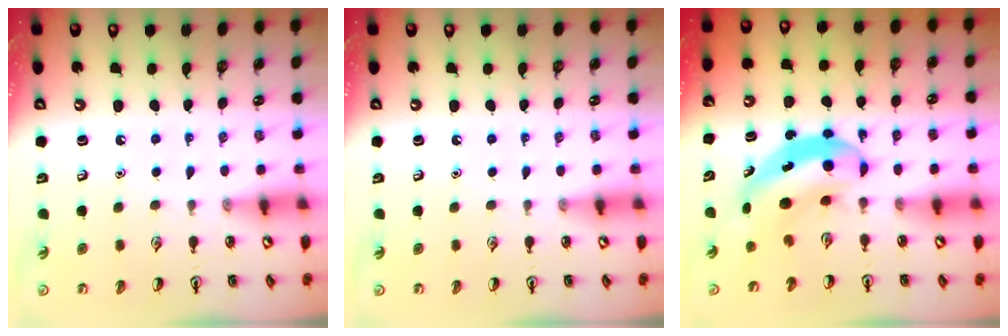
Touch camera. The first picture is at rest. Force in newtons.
{"total": 0.0}
{"total": 6.7, "press": 6.5, "slide": 1.4}